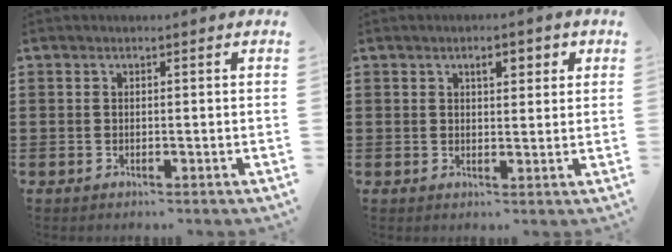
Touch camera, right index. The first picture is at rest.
{"total": 2.9, "force": [1.2, 1.3, 2.3], "torque": [-0.033, 0.002, 0.014]}